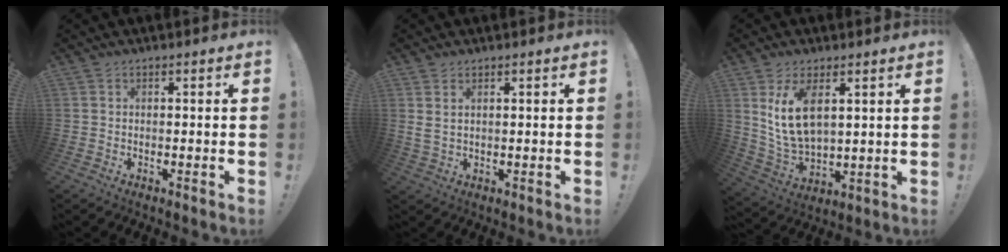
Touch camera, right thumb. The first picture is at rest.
{"total": 2.7, "force": [1.4, 1.0, 2.0], "torque": [-0.042, -0.003, 0.028]}
{"total": 11.5, "force": [5.0, 5.9, 8.5], "torque": [-0.175, -0.021, 0.096]}